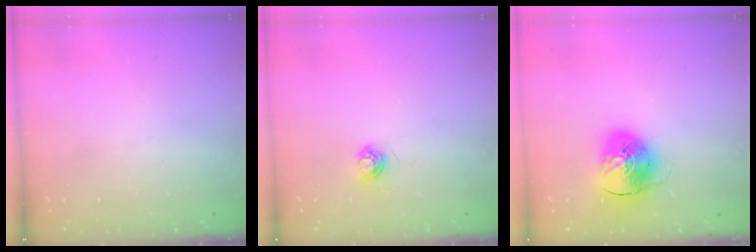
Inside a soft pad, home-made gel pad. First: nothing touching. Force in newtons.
{"total": 4.0, "press": 4.0, "slide": 0.4}
{"total": 10.4, "press": 10.3, "slide": 1.8}